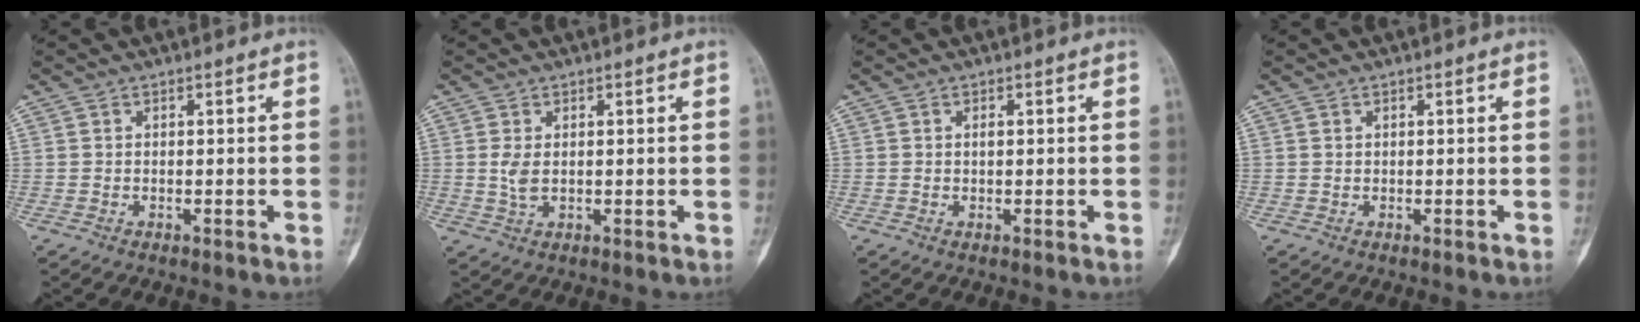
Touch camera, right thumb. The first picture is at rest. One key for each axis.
{"total": 2.6, "fx": 0.4, "fy": 1.3, "fz": 2.2, "tx": -0.050, "ty": -0.002, "tz": 0.012}
{"total": 0.5, "fx": 0.1, "fy": 0.2, "fz": 0.4, "tx": -0.009, "ty": 0.000, "tz": 0.000}
{"total": 0.0}